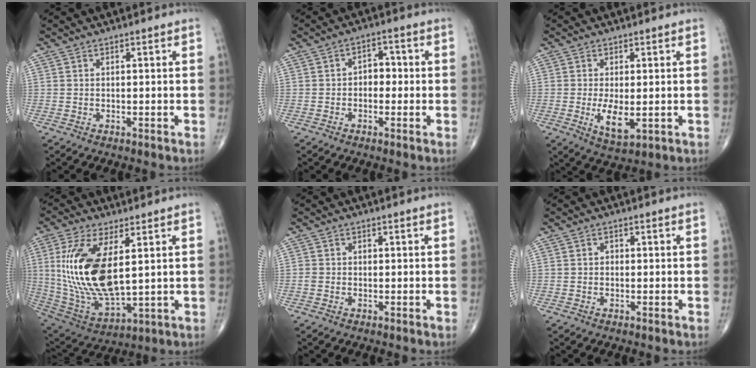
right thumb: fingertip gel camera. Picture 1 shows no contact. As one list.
[{"total": 3.7, "force": [-0.4, 2.6, 2.6], "torque": [-0.014, 0.017, -0.015]}, {"total": 5.7, "force": [-0.7, 2.3, 5.2], "torque": [-0.089, -0.015, -0.006]}, {"total": 19.5, "force": [3.4, 8.5, 17.2], "torque": [-0.354, -0.025, 0.078]}, {"total": 1.2, "force": [-0.1, 1.1, 0.6], "torque": [-0.005, 0.005, -0.002]}, {"total": 1.0, "force": [-0.1, 0.8, 0.5], "torque": [-0.002, 0.004, -0.005]}]